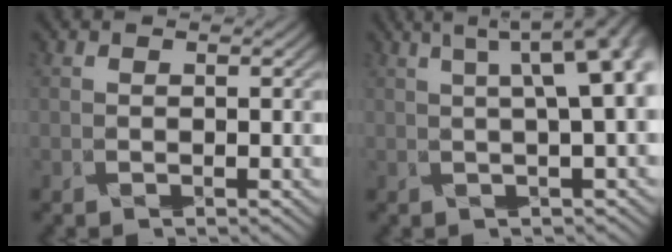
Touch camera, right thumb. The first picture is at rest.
{"total": 8.5, "force": [1.9, 1.8, 8.1], "torque": [-0.109, 0.027, 0.026]}